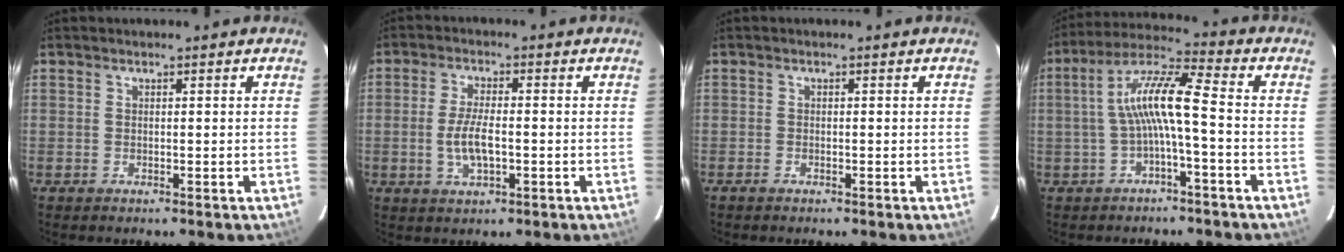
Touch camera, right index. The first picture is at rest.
{"total": 6.2, "force": [-1.2, 2.3, 5.6], "torque": [-0.114, -0.001, -0.021]}
{"total": 0.8, "force": [-0.7, 0.4, 0.1], "torque": [-0.005, 0.000, -0.014]}
{"total": 8.9, "force": [-1.5, 0.7, 8.8], "torque": [-0.187, 0.022, -0.028]}